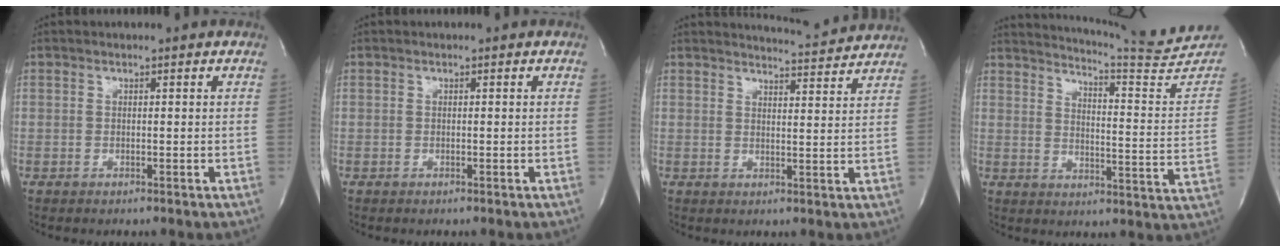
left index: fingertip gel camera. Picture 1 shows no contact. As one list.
[{"total": 0.0}, {"total": 6.6, "force": [6.5, -0.7, 0.1], "torque": [-0.016, -0.013, 0.081]}, {"total": 18.4, "force": [17.5, -1.2, 5.5], "torque": [-0.095, -0.106, 0.214]}]